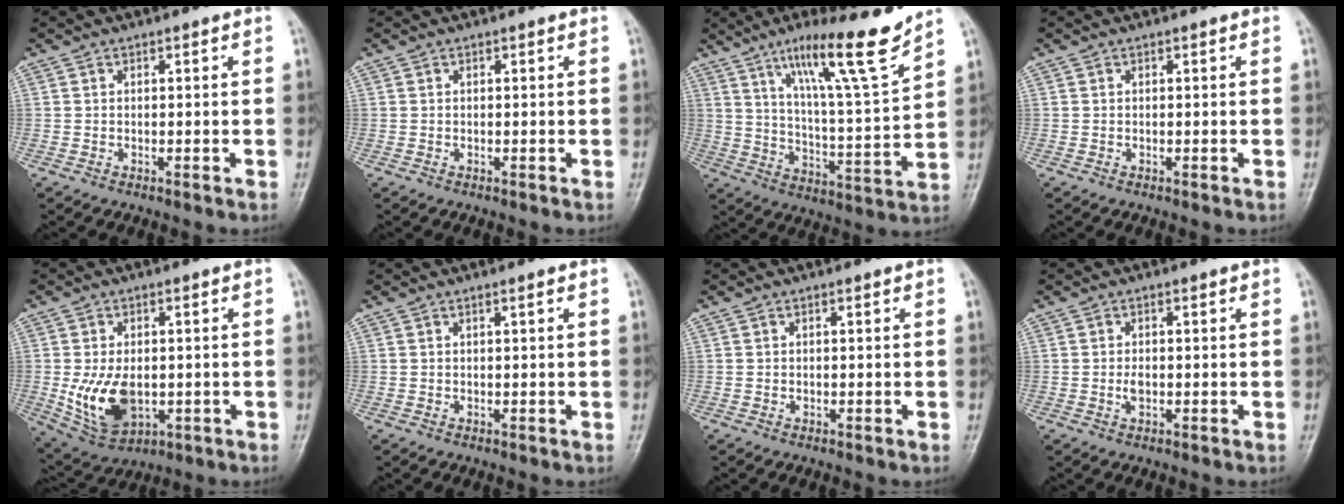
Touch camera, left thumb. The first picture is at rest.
{"total": 0.0}
{"total": 16.6, "force": [11.5, 1.0, 12.0], "torque": [-0.180, -0.069, 0.189]}
{"total": 0.0}
{"total": 10.7, "force": [-1.3, 6.7, 8.2], "torque": [-0.140, -0.009, -0.005]}
{"total": 0.6, "force": [0.3, -0.1, 0.5], "torque": [-0.011, -0.001, 0.007]}
{"total": 0.0}
{"total": 1.7, "force": [-0.2, 1.0, 1.4], "torque": [-0.025, -0.001, -0.004]}